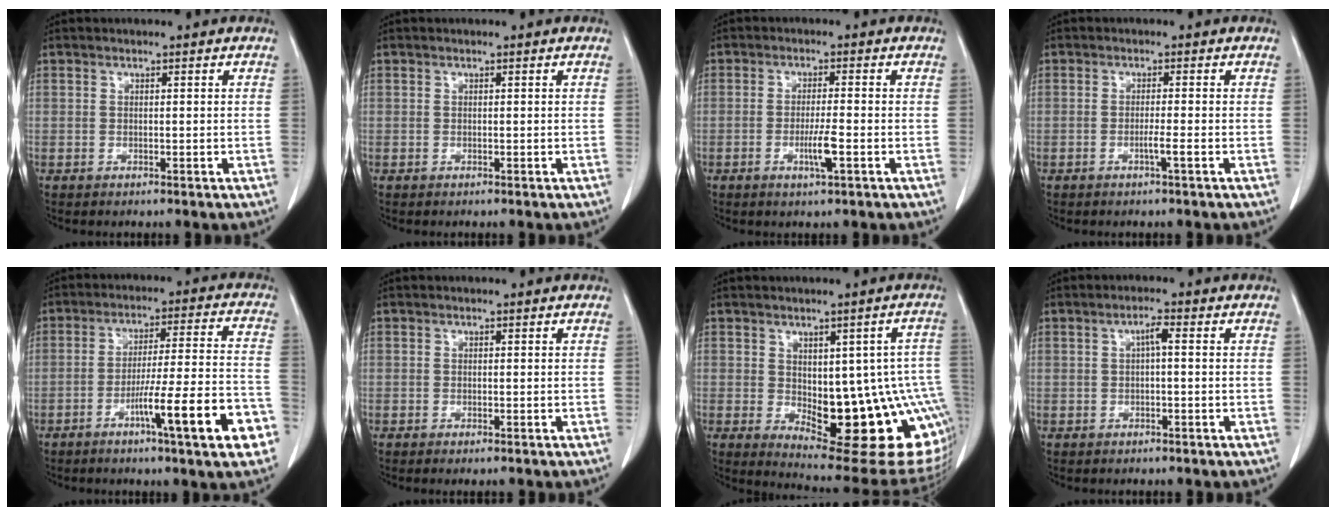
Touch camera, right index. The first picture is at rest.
{"total": 0.0}
{"total": 3.9, "force": [-1.4, 0.0, 3.7], "torque": [-0.069, -0.006, -0.025]}
{"total": 1.7, "force": [-0.8, -0.4, 1.5], "torque": [-0.028, -0.002, -0.015]}
{"total": 14.5, "force": [-6.7, 0.4, 12.8], "torque": [-0.192, 0.005, -0.097]}
{"total": 0.8, "force": [-0.6, 0.0, 0.5], "torque": [-0.010, -0.002, -0.010]}
{"total": 18.1, "force": [-3.6, 6.8, 16.4], "torque": [-0.144, 0.007, -0.021]}
{"total": 2.0, "force": [0.2, 0.3, 2.0], "torque": [-0.034, 0.005, 0.005]}